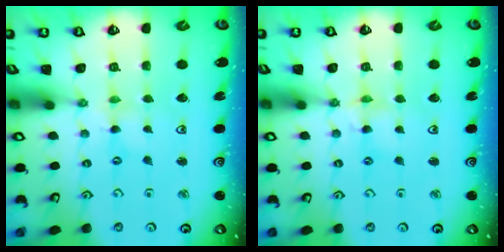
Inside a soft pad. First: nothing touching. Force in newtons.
{"total": 2.4, "press": 2.4, "slide": 0.3}